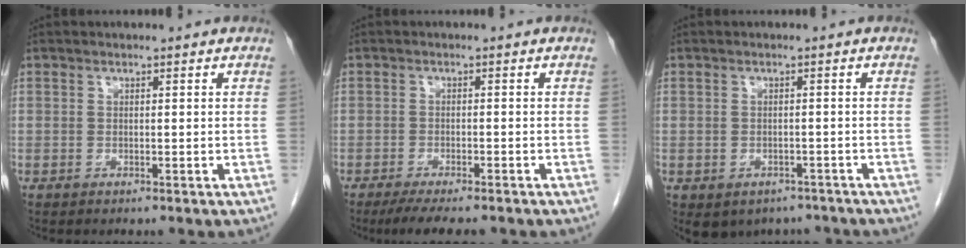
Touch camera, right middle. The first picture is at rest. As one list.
[{"total": 7.3, "force": [-5.9, 1.3, 4.1], "torque": [-0.057, -0.013, -0.089]}, {"total": 6.7, "force": [-5.0, 4.2, 1.3], "torque": [-0.013, 0.008, -0.058]}]